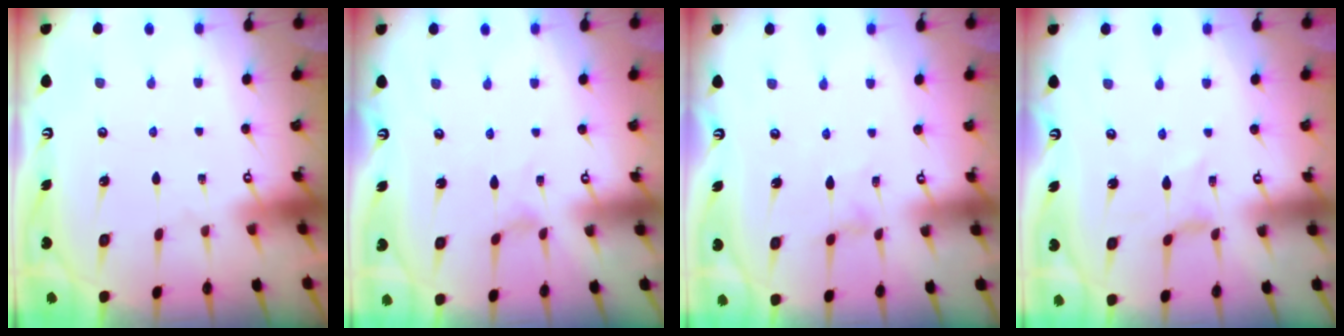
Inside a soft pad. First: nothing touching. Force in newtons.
{"total": 0.0}
{"total": 1.5, "press": 1.5, "slide": 0.3}
{"total": 0.0}